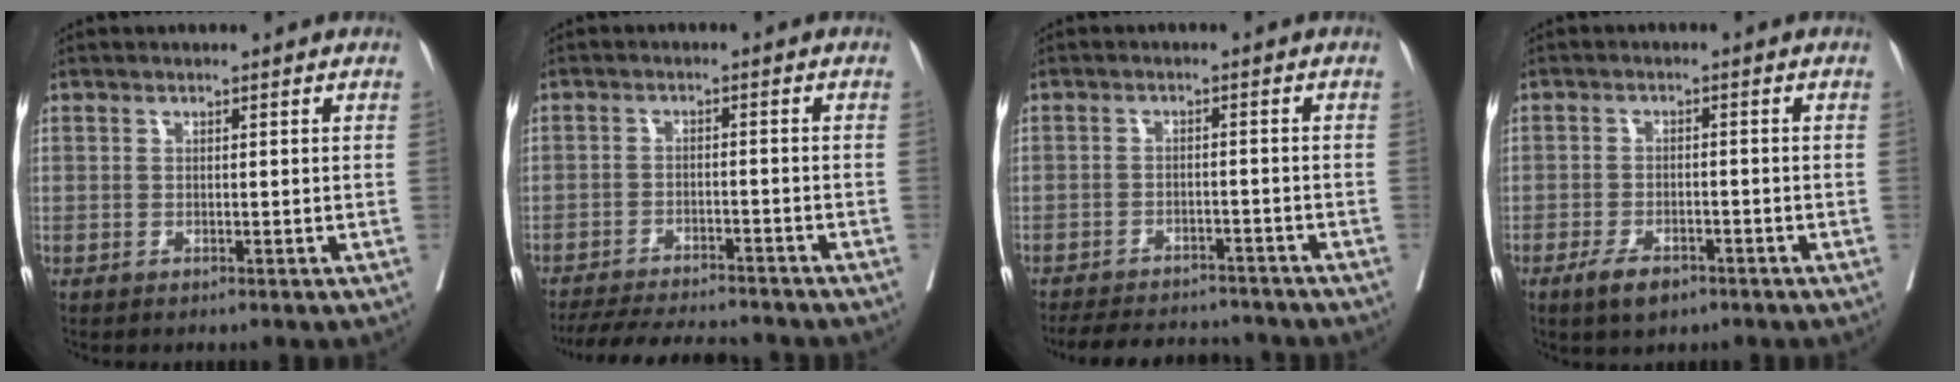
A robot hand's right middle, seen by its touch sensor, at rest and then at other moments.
{"total": 14.1, "force": [-12.9, 2.3, 5.2], "torque": [-0.093, -0.011, -0.181]}
{"total": 13.0, "force": [-11.9, 3.4, 4.0], "torque": [-0.072, 0.005, -0.156]}
{"total": 4.3, "force": [-2.9, 1.8, 2.7], "torque": [-0.052, -0.001, -0.045]}